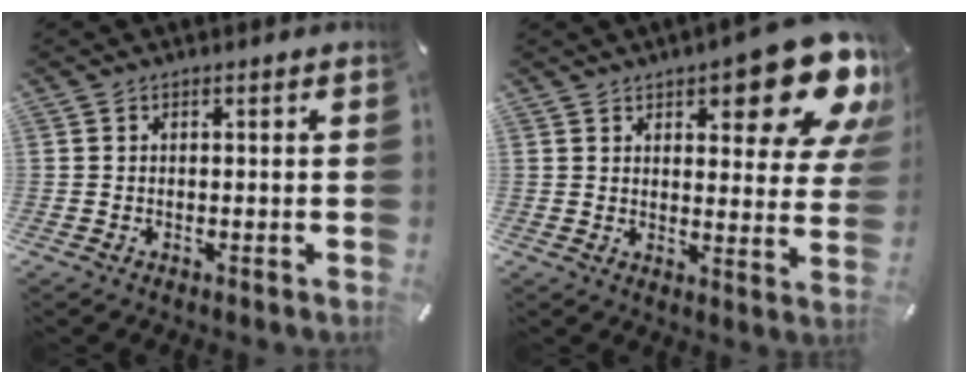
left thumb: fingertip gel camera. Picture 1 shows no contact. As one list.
[{"total": 16.6, "force": [10.1, 5.9, 11.7], "torque": [-0.145, -0.069, 0.164]}]